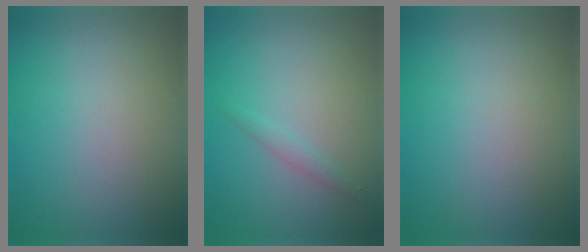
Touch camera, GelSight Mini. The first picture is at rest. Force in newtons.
{"total": 0.9, "press": 0.9, "slide": 0.1}
{"total": 0.0}